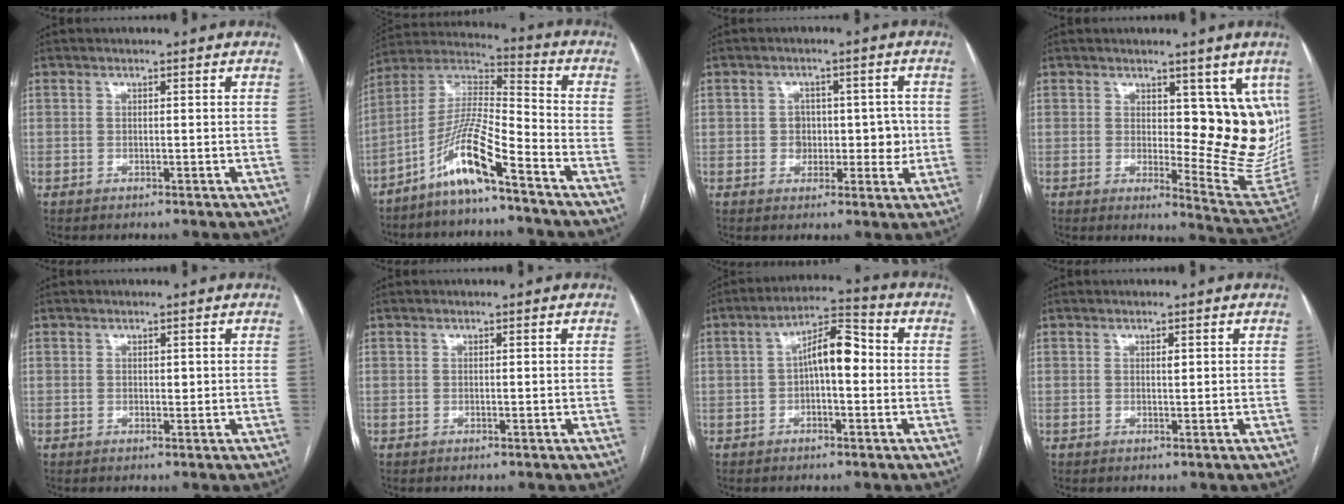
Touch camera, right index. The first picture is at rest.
{"total": 11.3, "force": [-7.3, 0.3, 8.6], "torque": [-0.176, 0.004, -0.146]}
{"total": 5.1, "force": [-0.3, 4.1, 3.1], "torque": [-0.020, 0.017, -0.001]}
{"total": 12.4, "force": [4.1, 4.8, 10.7], "torque": [-0.113, -0.012, 0.062]}
{"total": 0.6, "force": [0.1, 0.4, 0.4], "torque": [-0.004, 0.000, 0.002]}
{"total": 0.0}
{"total": 7.5, "force": [0.0, 2.6, 7.1], "torque": [-0.122, 0.034, -0.004]}
{"total": 0.6, "force": [0.2, 0.2, 0.5], "torque": [-0.010, -0.001, 0.003]}